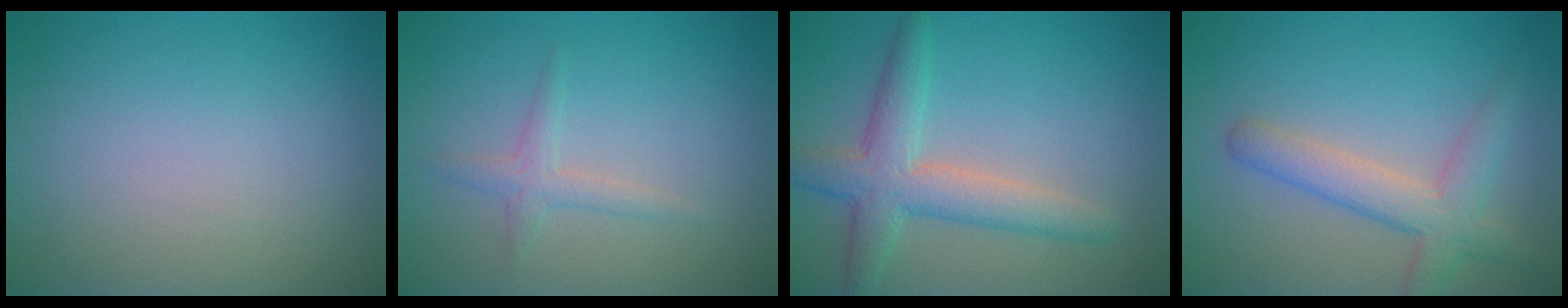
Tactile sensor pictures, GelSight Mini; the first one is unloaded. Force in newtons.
{"total": 1.5, "press": 1.5, "slide": 0.0}
{"total": 4.9, "press": 4.9, "slide": 0.2}
{"total": 4.1, "press": 4.1, "slide": 0.2}